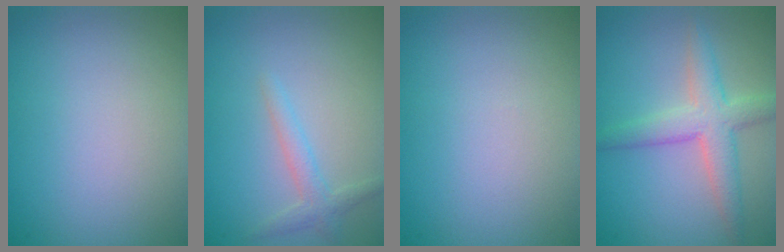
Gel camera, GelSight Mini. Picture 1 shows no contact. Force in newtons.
{"total": 1.7, "press": 1.7, "slide": 0.1}
{"total": 0.0}
{"total": 4.1, "press": 4.1, "slide": 0.1}